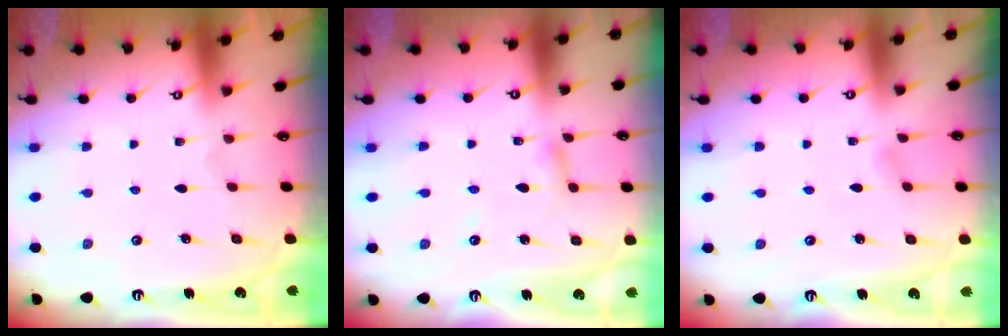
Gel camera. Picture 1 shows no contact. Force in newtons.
{"total": 2.8, "press": 2.7, "slide": 0.3}
{"total": 2.8, "press": 2.8, "slide": 0.3}